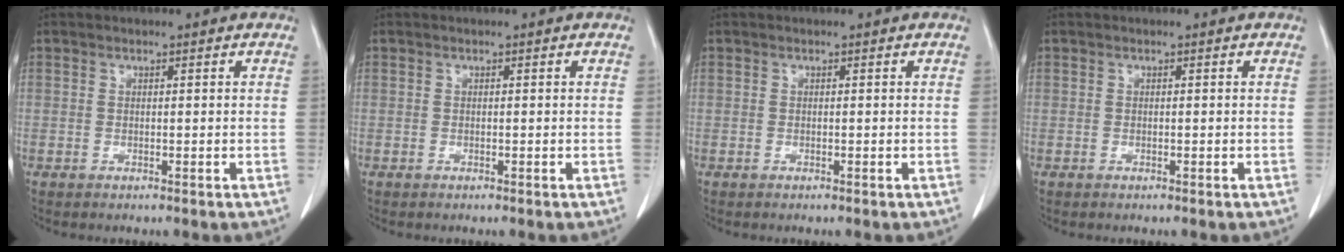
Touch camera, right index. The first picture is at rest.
{"total": 0.0}
{"total": 0.0}
{"total": 0.0}